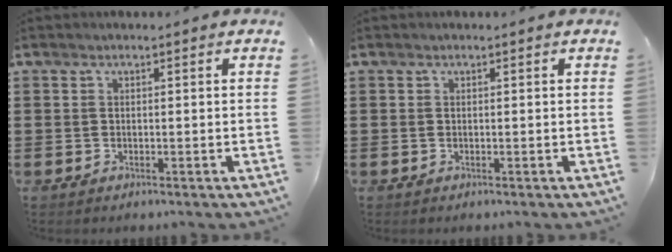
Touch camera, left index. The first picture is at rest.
{"total": 0.0}